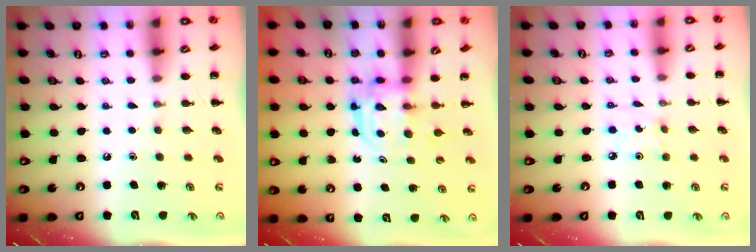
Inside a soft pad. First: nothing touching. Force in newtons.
{"total": 3.0, "press": 3.0, "slide": 0.2}
{"total": 2.5, "press": 2.3, "slide": 0.9}